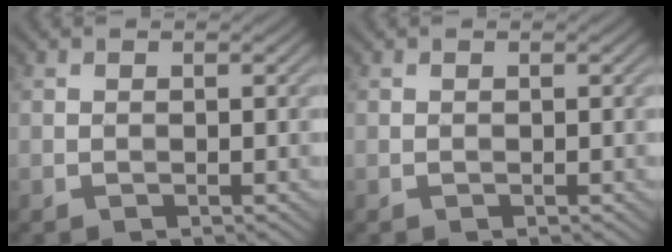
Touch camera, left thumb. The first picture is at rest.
{"total": 0.0}